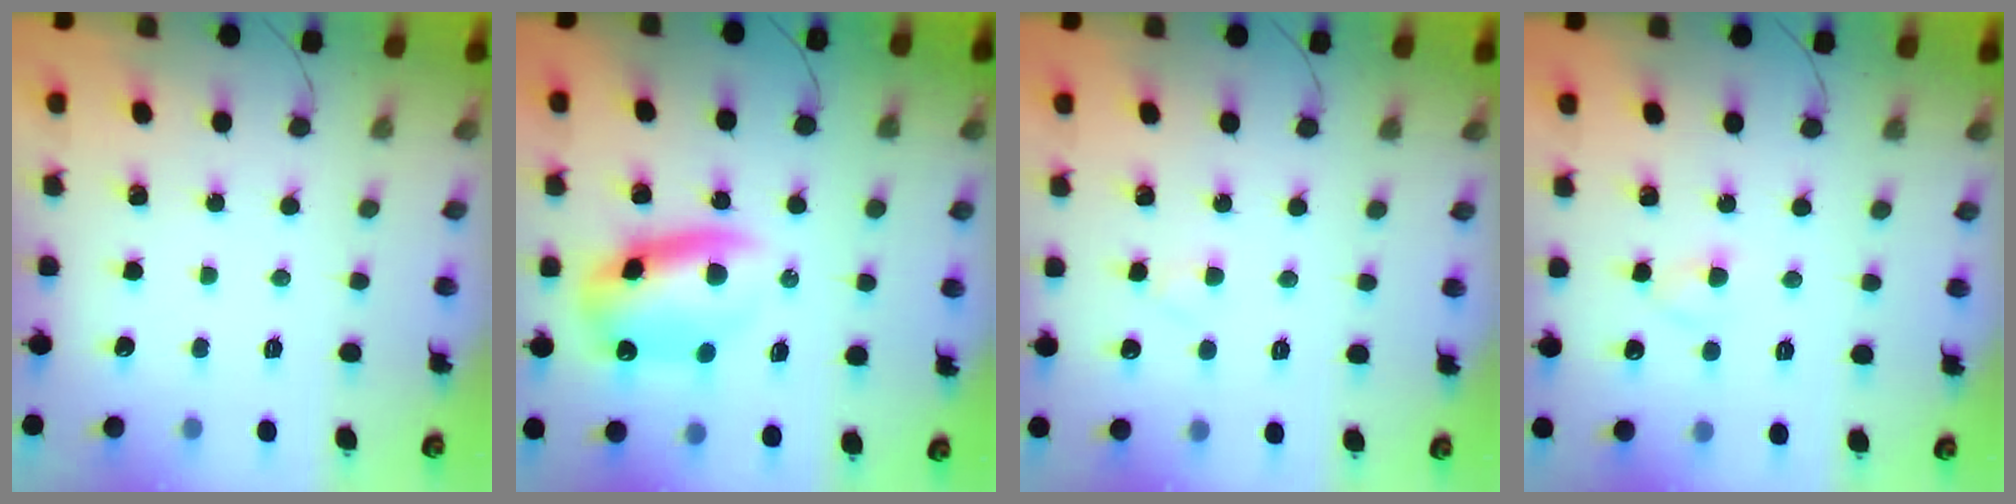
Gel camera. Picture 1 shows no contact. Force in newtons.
{"total": 12.5, "press": 12.0, "slide": 3.4}
{"total": 1.6, "press": 1.4, "slide": 0.7}
{"total": 2.9, "press": 2.6, "slide": 1.1}